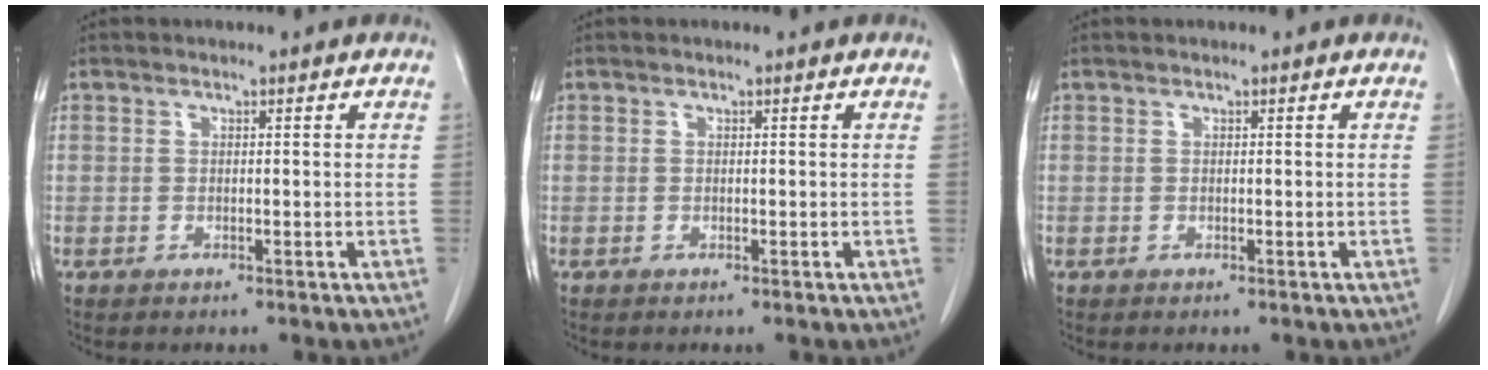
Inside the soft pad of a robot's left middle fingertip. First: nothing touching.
{"total": 0.0}
{"total": 0.0}